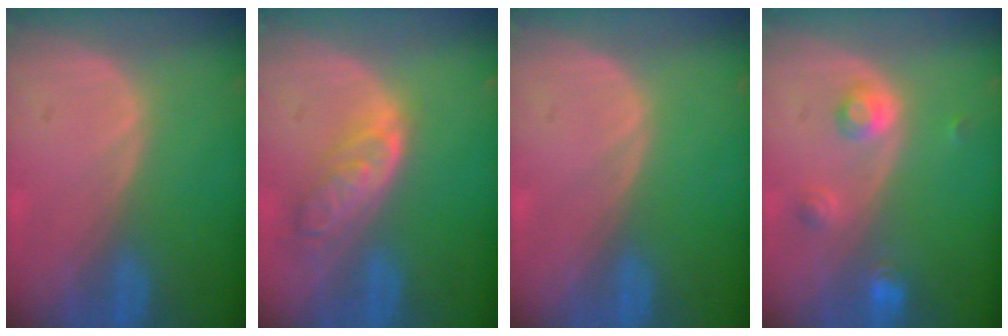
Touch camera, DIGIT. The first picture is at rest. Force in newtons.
{"total": 6.3, "press": 5.7, "slide": 2.7}
{"total": 0.0}
{"total": 3.6, "press": 3.3, "slide": 1.5}